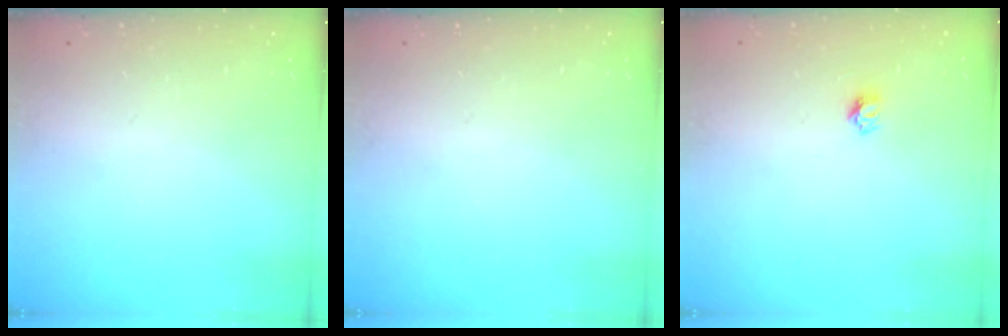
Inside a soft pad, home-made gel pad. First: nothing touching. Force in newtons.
{"total": 0.0}
{"total": 4.4, "press": 4.4, "slide": 0.4}